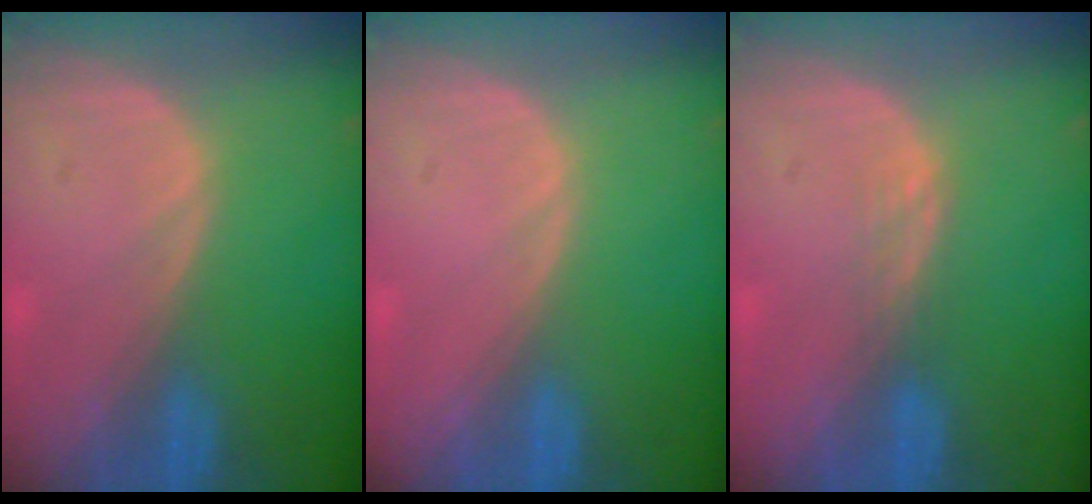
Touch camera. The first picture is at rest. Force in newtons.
{"total": 0.0}
{"total": 1.5, "press": 1.5, "slide": 0.3}